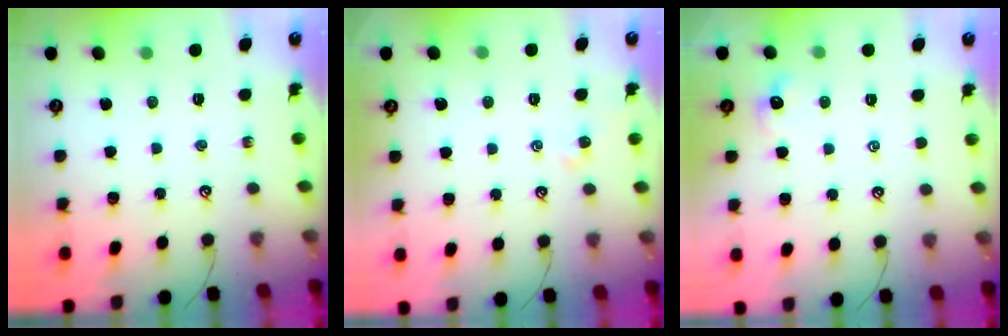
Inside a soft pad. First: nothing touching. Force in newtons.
{"total": 0.0}
{"total": 0.7, "press": 0.5, "slide": 0.4}